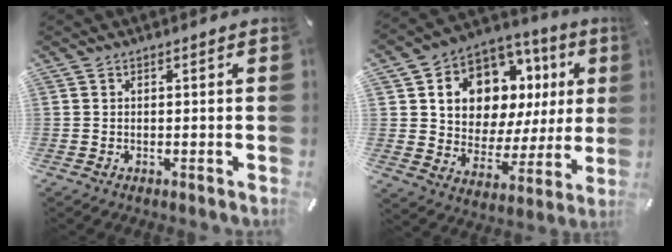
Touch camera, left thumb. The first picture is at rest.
{"total": 11.4, "force": [5.7, 8.6, 4.7], "torque": [-0.087, -0.058, 0.108]}